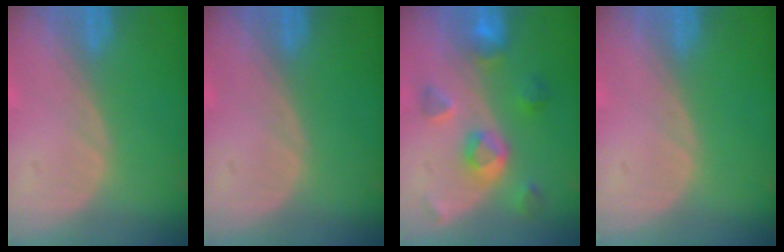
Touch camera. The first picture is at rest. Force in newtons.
{"total": 0.0}
{"total": 7.7, "press": 6.8, "slide": 3.5}
{"total": 0.0}